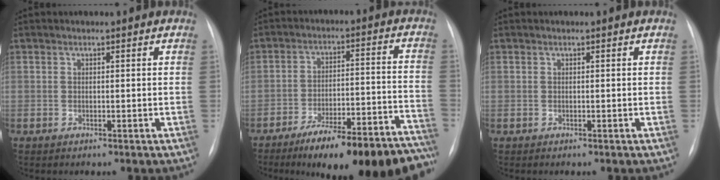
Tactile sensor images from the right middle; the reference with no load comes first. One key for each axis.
{"total": 21.7, "fx": -18.3, "fy": 3.3, "fz": 11.2, "tx": -0.094, "ty": 0.028, "tz": -0.263}
{"total": 0.0}